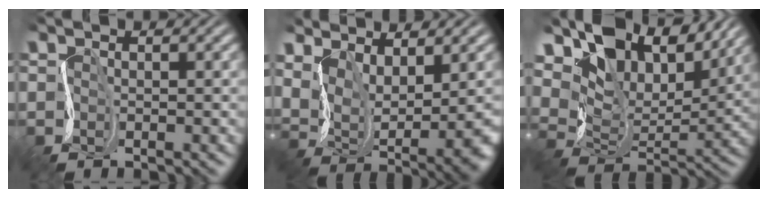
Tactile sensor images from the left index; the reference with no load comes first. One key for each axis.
{"total": 6.5, "fx": 2.9, "fy": 2.8, "fz": 5.1, "tx": -0.105, "ty": -0.008, "tz": 0.063}
{"total": 11.5, "fx": 8.4, "fy": 5.6, "fz": 5.6, "tx": -0.121, "ty": 0.001, "tz": 0.148}